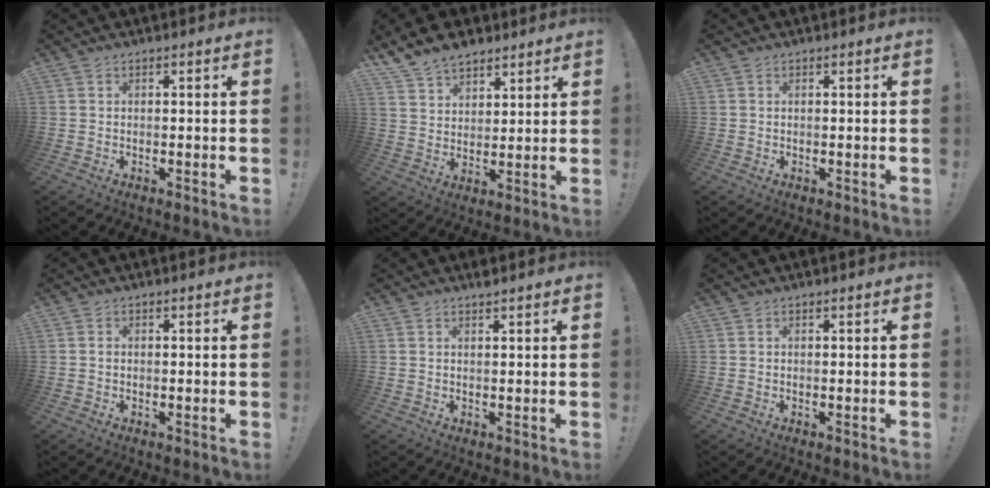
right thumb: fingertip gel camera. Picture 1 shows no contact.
{"total": 9.8, "force": [7.9, 5.1, 2.4], "torque": [-0.050, -0.050, 0.155]}
{"total": 0.8, "force": [0.2, 0.7, -0.3], "torque": [0.009, 0.001, 0.003]}
{"total": 0.5, "force": [-0.2, 0.4, 0.2], "torque": [-0.010, 0.006, -0.003]}
{"total": 1.3, "force": [1.0, -0.3, 0.6], "torque": [-0.012, -0.002, 0.019]}
{"total": 0.0}